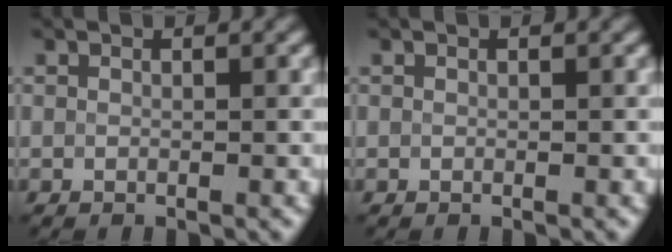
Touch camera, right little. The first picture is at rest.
{"total": 0.0}